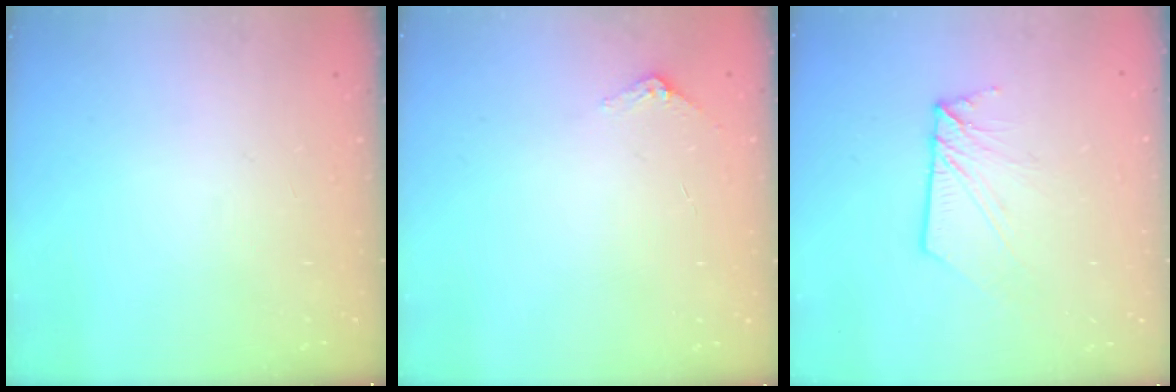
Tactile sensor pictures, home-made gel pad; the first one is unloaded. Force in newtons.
{"total": 2.9, "press": 2.9, "slide": 0.2}
{"total": 5.5, "press": 5.5, "slide": 0.1}